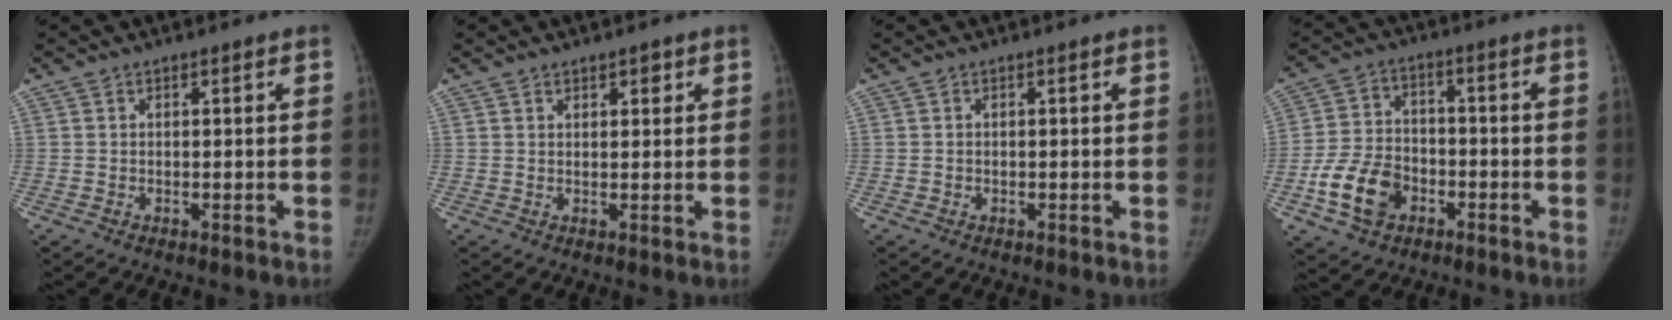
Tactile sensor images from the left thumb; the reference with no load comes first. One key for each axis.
{"total": 1.9, "fx": 1.2, "fy": 1.1, "fz": 1.0, "tx": 0.000, "ty": -0.005, "tz": 0.016}
{"total": 0.5, "fx": -0.1, "fy": 0.5, "fz": 0.1, "tx": 0.000, "ty": 0.003, "tz": -0.002}
{"total": 11.1, "fx": -4.6, "fy": 8.0, "fz": 6.2, "tx": -0.102, "ty": 0.020, "tz": -0.085}